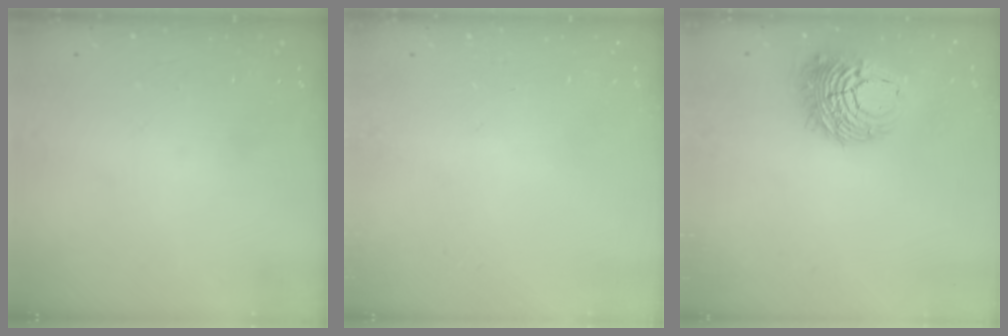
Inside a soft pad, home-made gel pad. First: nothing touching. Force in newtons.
{"total": 0.0}
{"total": 12.1, "press": 12.0, "slide": 1.4}